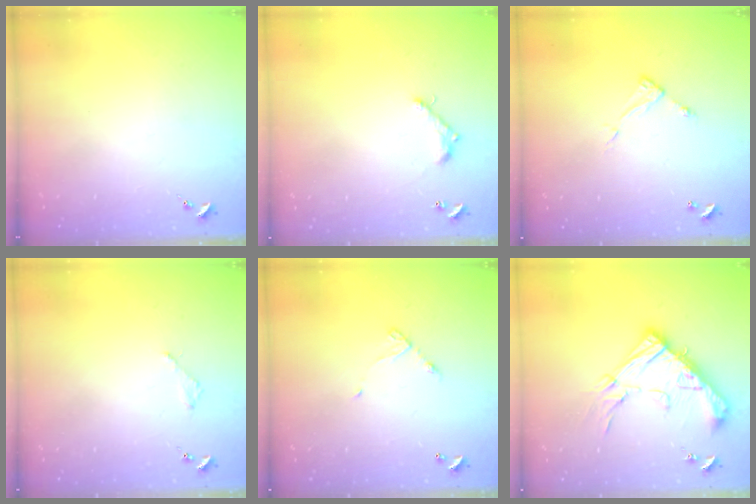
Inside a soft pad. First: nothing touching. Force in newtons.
{"total": 7.3, "press": 7.3, "slide": 0.6}
{"total": 4.9, "press": 4.8, "slide": 0.3}
{"total": 2.0, "press": 2.0, "slide": 0.3}
{"total": 5.5, "press": 5.5, "slide": 0.3}
{"total": 19.5, "press": 19.4, "slide": 1.8}